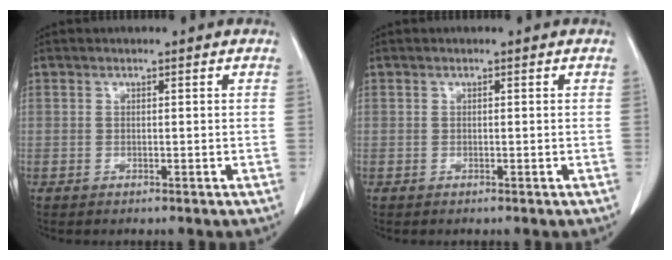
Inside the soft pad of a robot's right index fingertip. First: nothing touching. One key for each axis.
{"total": 0.0}